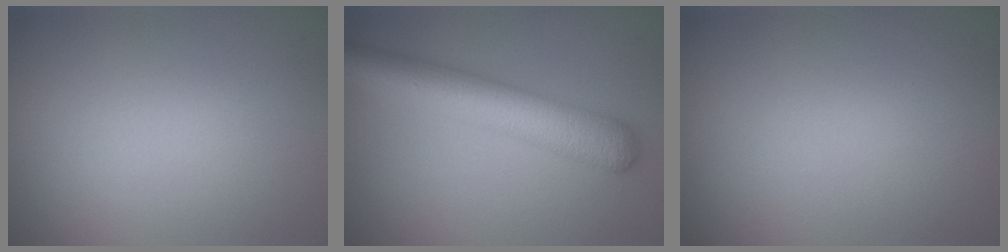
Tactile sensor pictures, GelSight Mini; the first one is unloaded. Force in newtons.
{"total": 7.3, "press": 7.3, "slide": 0.2}
{"total": 0.0}